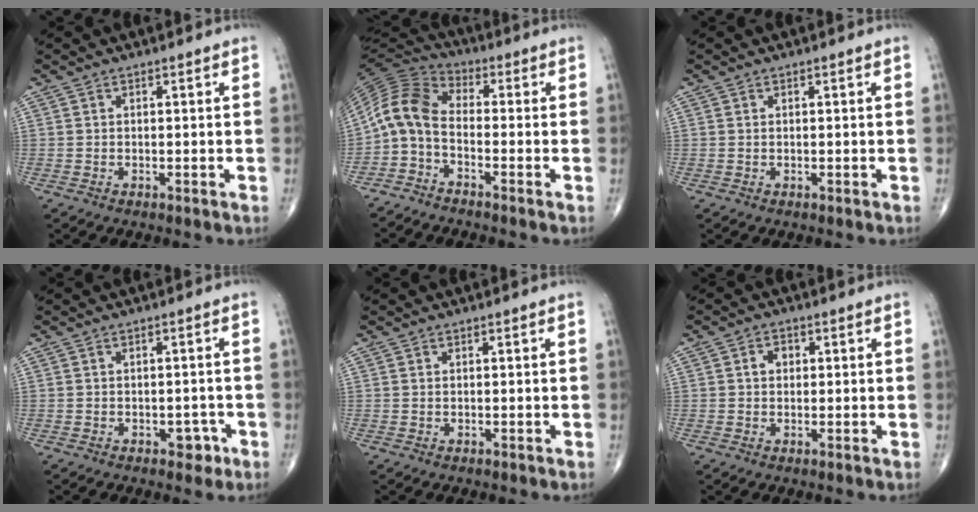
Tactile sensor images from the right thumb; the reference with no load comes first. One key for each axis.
{"total": 8.7, "fx": -2.3, "fy": 4.9, "fz": 6.8, "tx": -0.133, "ty": 0.048, "tz": -0.065}
{"total": 0.0}
{"total": 2.6, "fx": -1.3, "fy": 1.8, "fz": 1.4, "tx": -0.002, "ty": 0.007, "tz": -0.015}
{"total": 0.0}
{"total": 2.5, "fx": 0.5, "fy": 2.0, "fz": 1.4, "tx": -0.013, "ty": 0.007, "tz": 0.006}